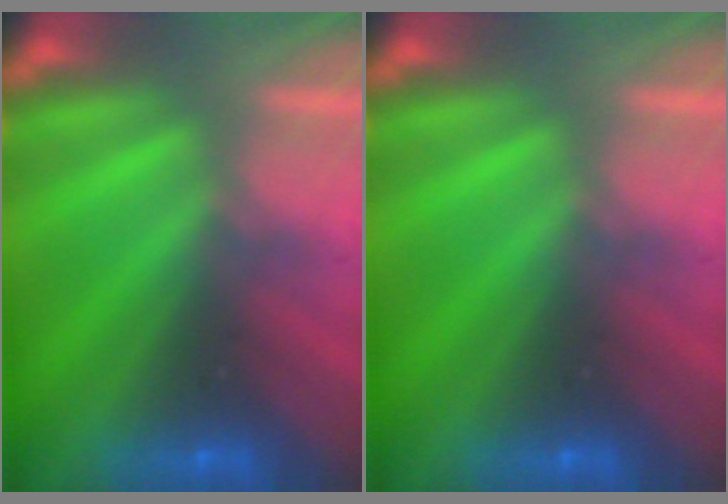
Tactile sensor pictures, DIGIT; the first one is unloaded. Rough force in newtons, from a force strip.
{"total": 0.0}